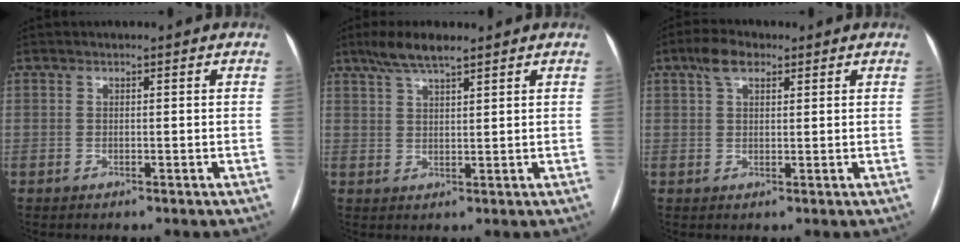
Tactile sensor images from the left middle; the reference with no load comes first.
{"total": 5.6, "force": [4.2, 0.7, 3.5], "torque": [-0.074, 0.013, 0.080]}
{"total": 4.2, "force": [2.5, 2.0, 2.8], "torque": [-0.059, 0.016, 0.046]}